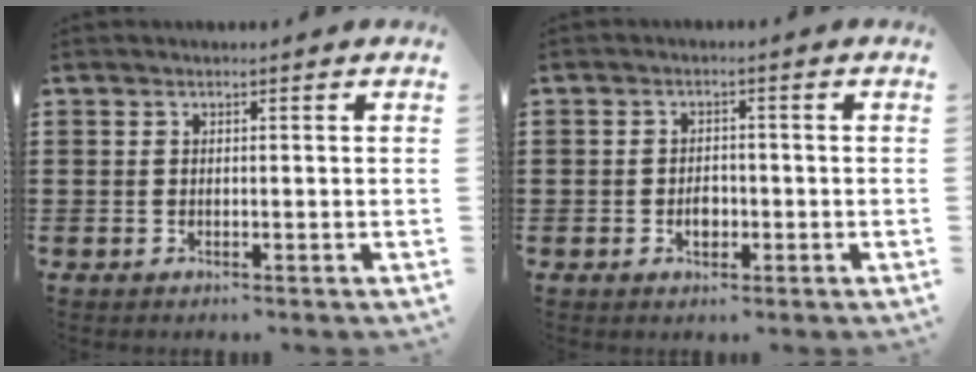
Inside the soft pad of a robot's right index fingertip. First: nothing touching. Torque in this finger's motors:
{"motor_torque": [2.14, 0.00, 0.64, 0.08]}